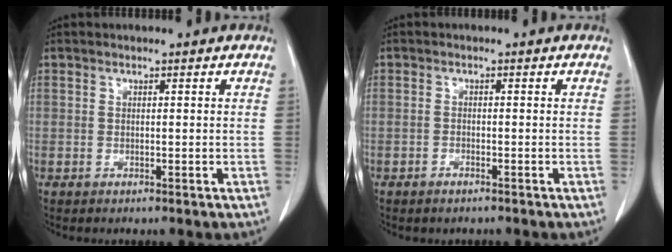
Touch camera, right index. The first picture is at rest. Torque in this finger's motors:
{"motor_torque": [0.16, -0.13, 0.06, 0.01]}